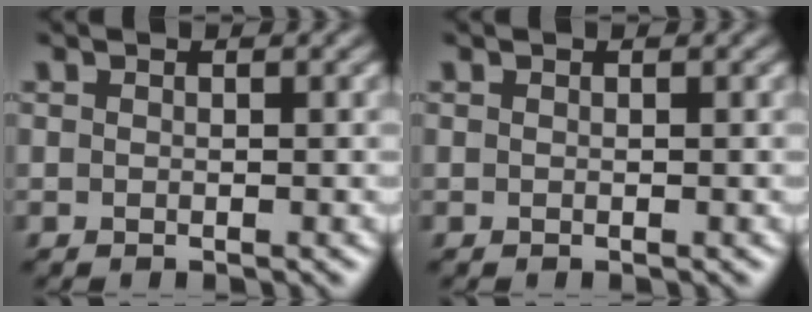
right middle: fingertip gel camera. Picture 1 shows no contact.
{"total": 0.0}